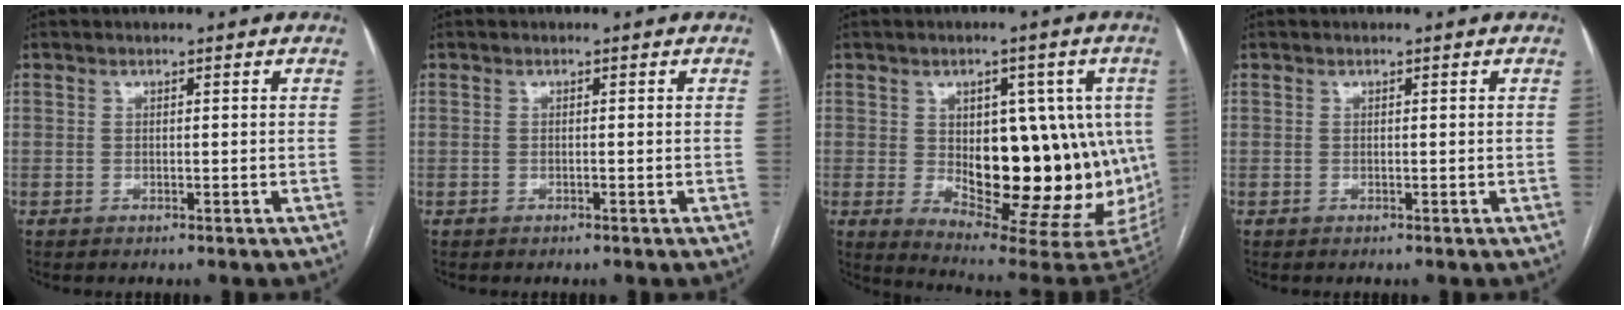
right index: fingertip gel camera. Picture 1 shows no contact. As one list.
[{"total": 0.0}, {"total": 19.9, "force": [-1.1, 9.1, 17.7], "torque": [-0.193, 0.008, 0.012]}, {"total": 0.0}]